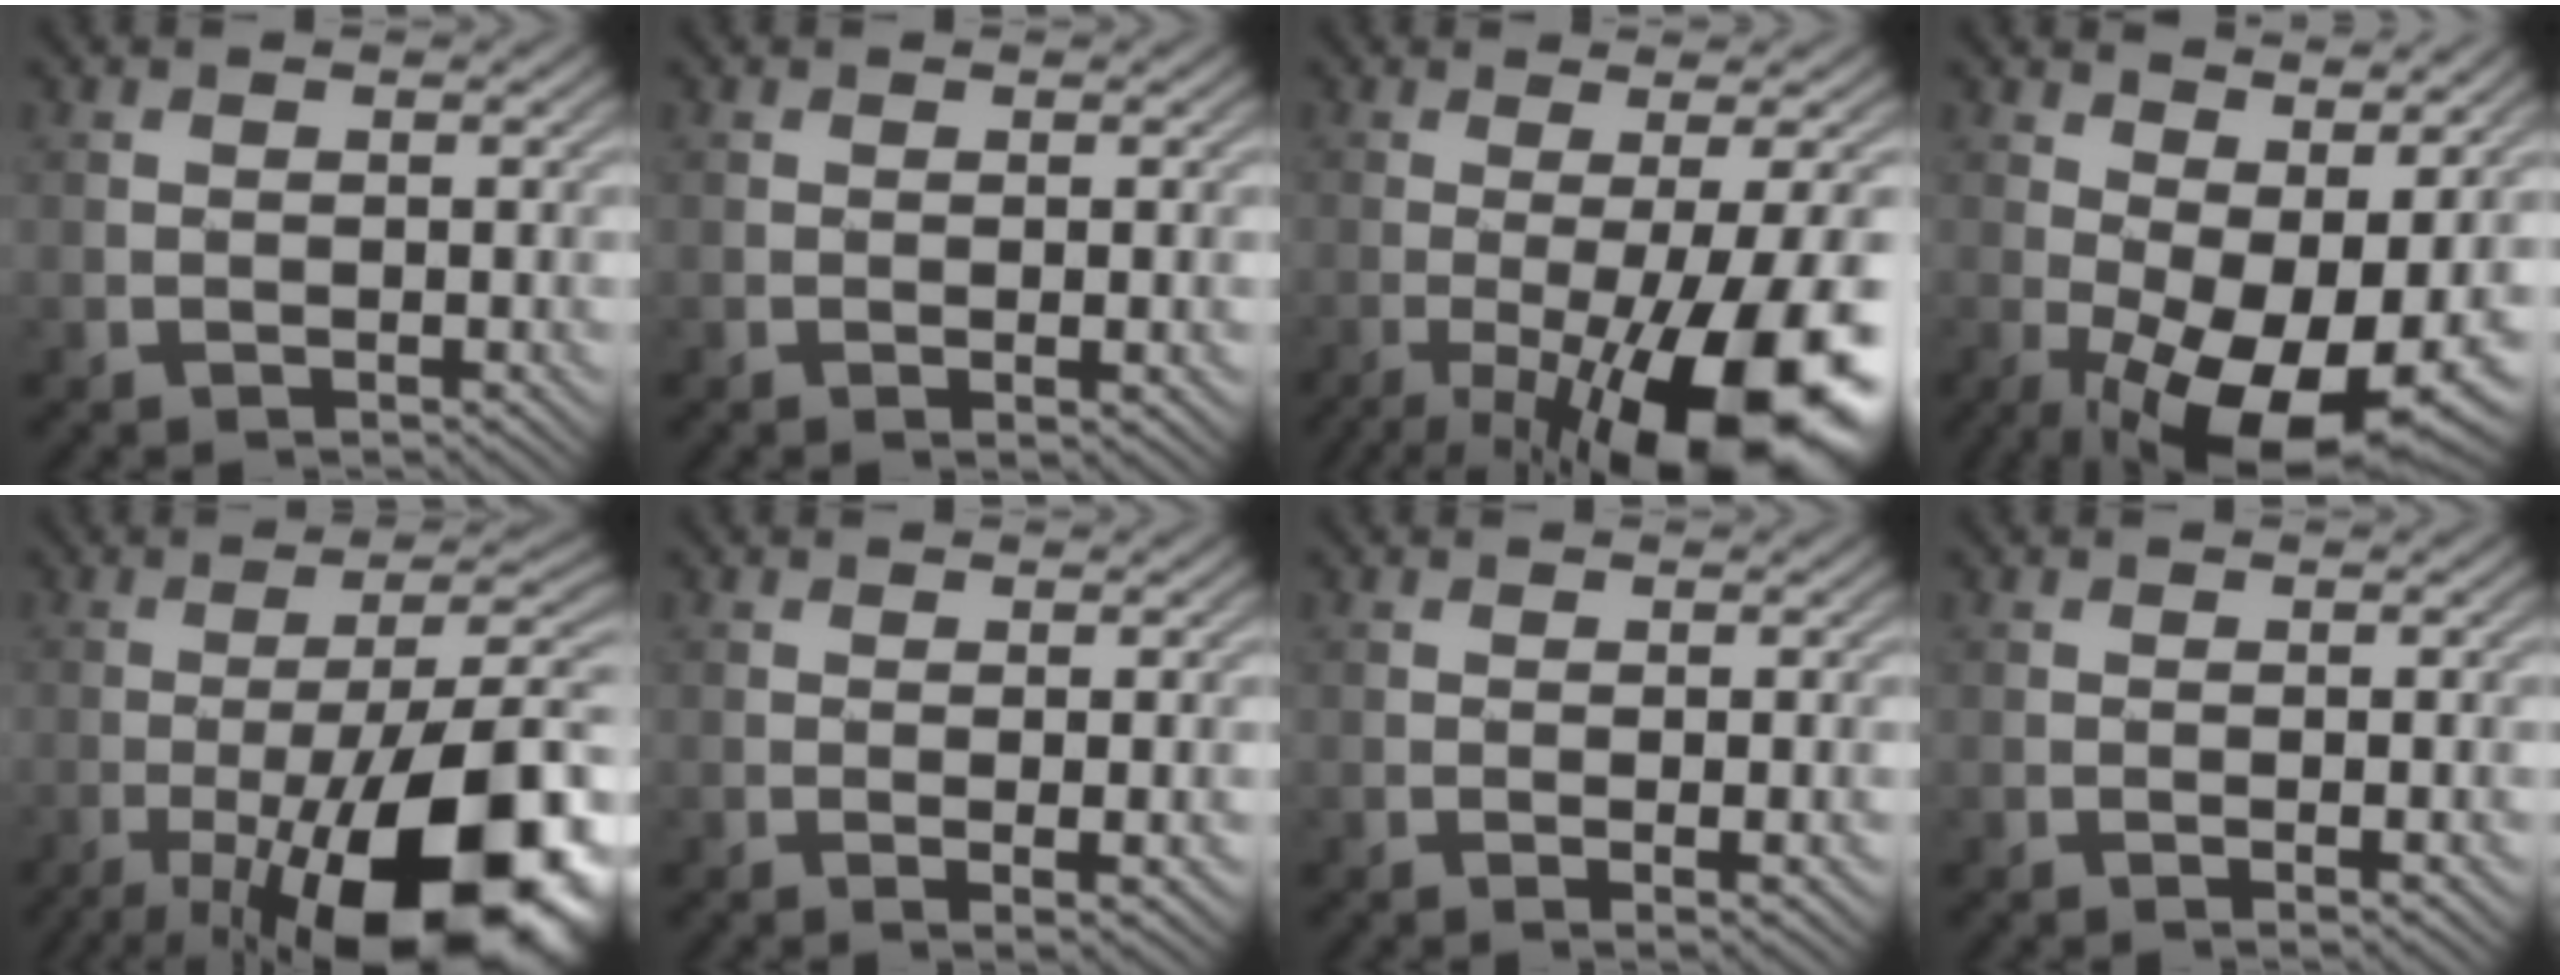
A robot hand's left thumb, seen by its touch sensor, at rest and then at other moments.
{"total": 1.2, "force": [-0.1, 0.1, 1.2], "torque": [-0.022, -0.004, -0.003]}
{"total": 17.4, "force": [-6.1, 4.5, 15.6], "torque": [-0.205, -0.016, -0.086]}
{"total": 13.9, "force": [-0.2, 6.2, 12.4], "torque": [-0.199, -0.010, 0.019]}
{"total": 20.4, "force": [-9.1, 6.4, 17.1], "torque": [-0.227, 0.003, -0.142]}
{"total": 1.8, "force": [0.0, 0.2, 1.8], "torque": [-0.034, -0.004, 0.000]}
{"total": 1.5, "force": [-0.1, 0.2, 1.5], "torque": [-0.027, -0.004, -0.002]}
{"total": 0.9, "force": [-0.1, 0.1, 0.9], "torque": [-0.015, -0.002, -0.002]}